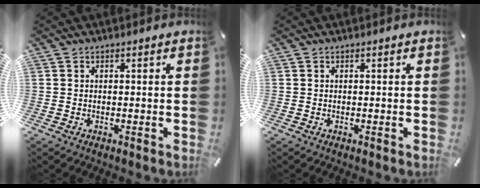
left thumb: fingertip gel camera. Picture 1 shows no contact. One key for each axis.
{"total": 0.0}